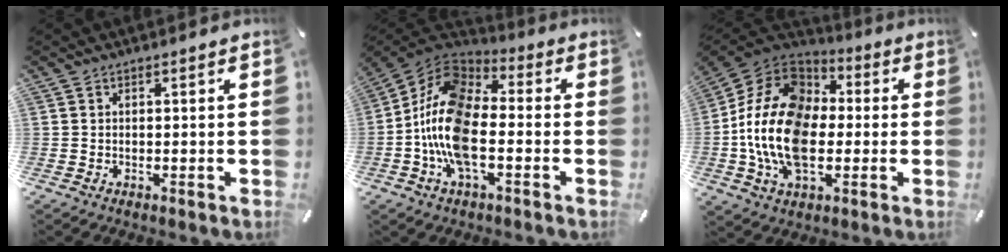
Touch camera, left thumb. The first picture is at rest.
{"total": 15.3, "force": [-4.4, 8.2, 12.2], "torque": [-0.270, 0.008, -0.088]}
{"total": 19.2, "force": [-3.8, 13.4, 13.2], "torque": [-0.301, 0.024, -0.073]}